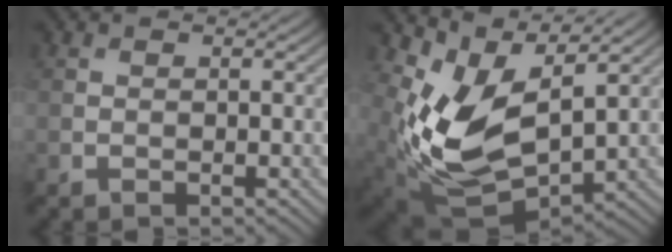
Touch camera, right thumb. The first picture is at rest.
{"total": 9.3, "force": [3.0, 5.2, 7.0], "torque": [-0.159, -0.017, 0.071]}